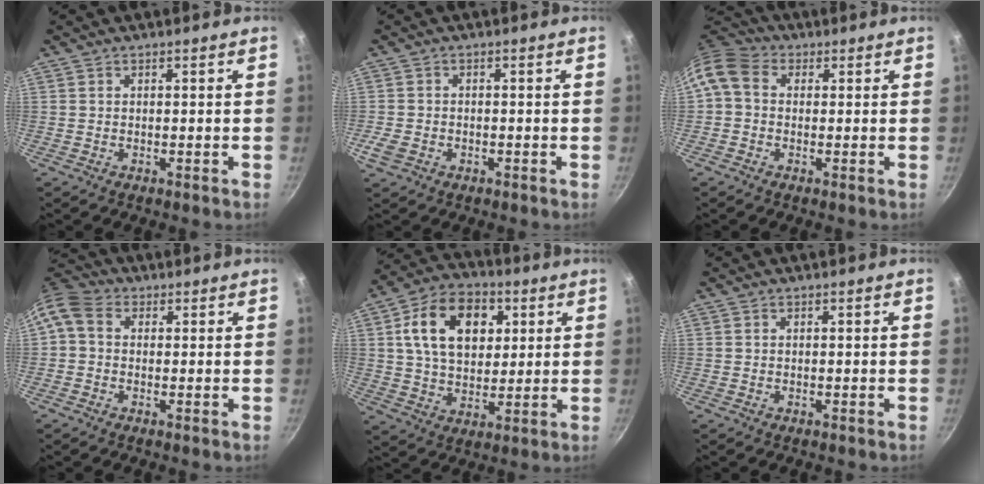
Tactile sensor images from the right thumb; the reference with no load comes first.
{"total": 3.5, "force": [-1.4, 2.6, 1.9], "torque": [-0.040, 0.005, -0.025]}
{"total": 7.7, "force": [0.7, 6.1, 4.6], "torque": [-0.089, 0.021, -0.007]}
{"total": 6.1, "force": [0.6, 4.8, 3.7], "torque": [-0.078, 0.017, -0.004]}
{"total": 16.4, "force": [4.8, 11.2, 11.1], "torque": [-0.155, 0.003, 0.072]}
{"total": 0.0}